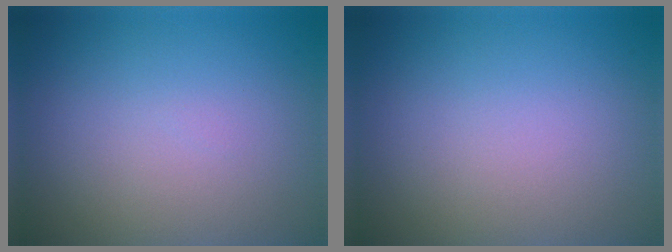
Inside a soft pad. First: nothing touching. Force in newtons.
{"total": 0.0}